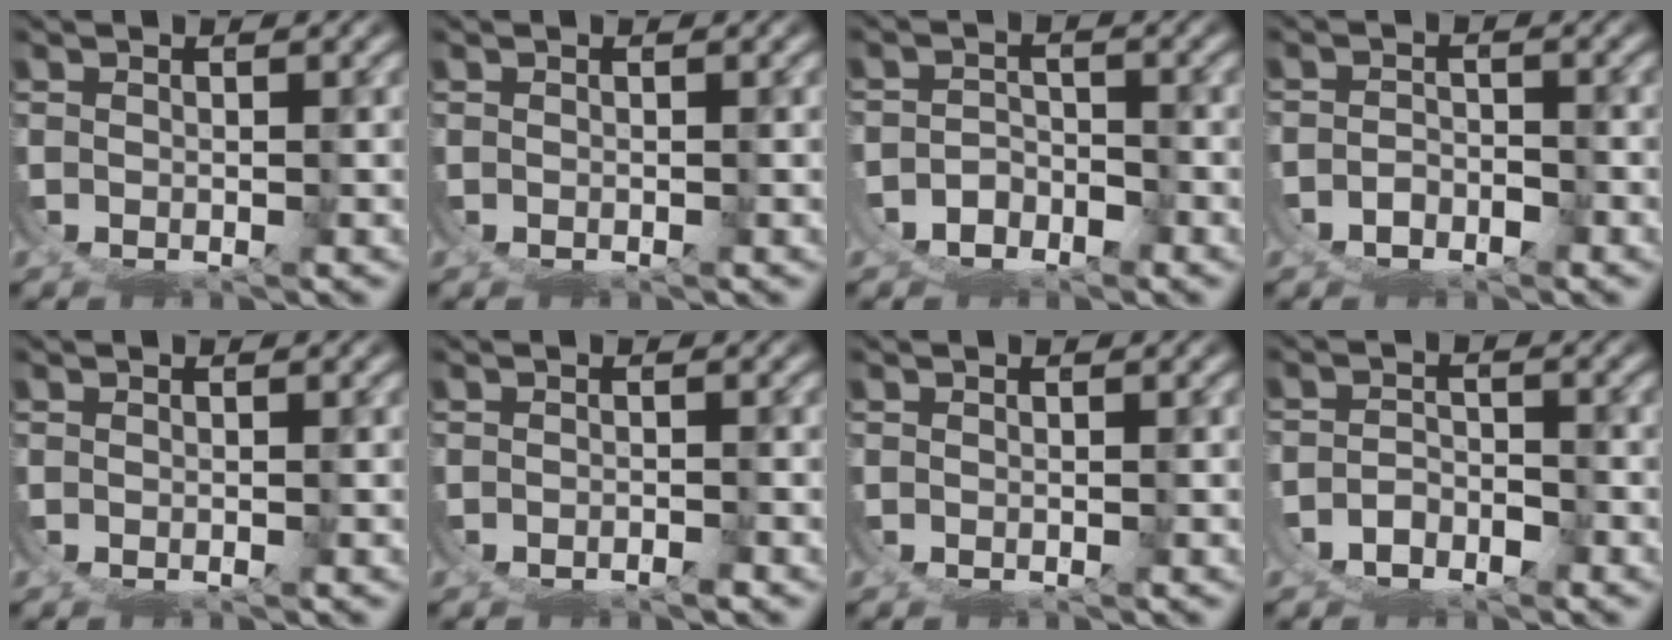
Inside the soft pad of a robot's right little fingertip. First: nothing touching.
{"total": 0.0}
{"total": 4.7, "force": [-1.8, 4.4, 0.0], "torque": [-0.022, -0.016, -0.037]}
{"total": 3.4, "force": [-1.5, 3.0, 0.2], "torque": [-0.019, -0.015, -0.026]}
{"total": 0.0}
{"total": 1.3, "force": [-1.2, 0.3, 0.1], "torque": [0.000, -0.003, -0.019]}
{"total": 0.0}
{"total": 4.5, "force": [-1.9, 4.1, 0.4], "torque": [-0.029, -0.016, -0.035]}